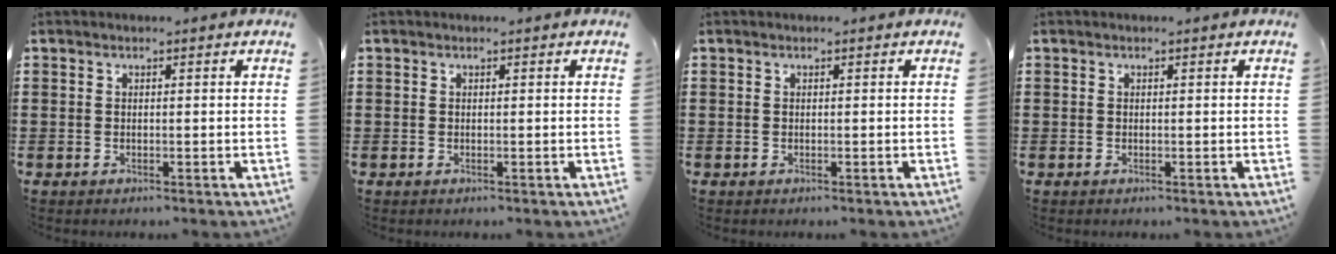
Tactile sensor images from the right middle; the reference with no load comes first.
{"total": 0.0}
{"total": 0.0}
{"total": 0.0}